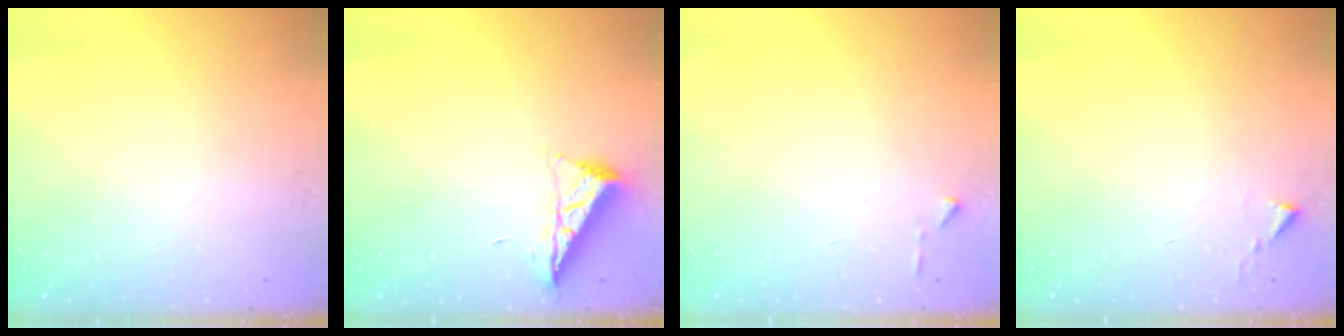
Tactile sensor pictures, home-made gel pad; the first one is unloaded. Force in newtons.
{"total": 6.5, "press": 6.4, "slide": 0.9}
{"total": 3.9, "press": 3.9, "slide": 0.5}
{"total": 1.1, "press": 1.1, "slide": 0.1}